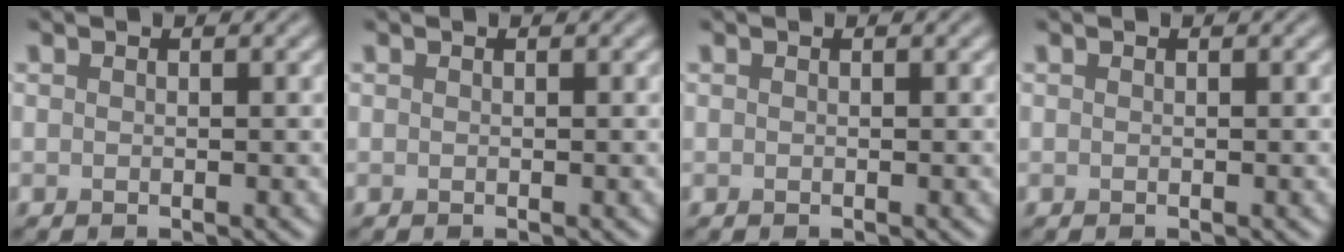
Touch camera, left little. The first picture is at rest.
{"total": 0.0}
{"total": 0.0}
{"total": 0.0}